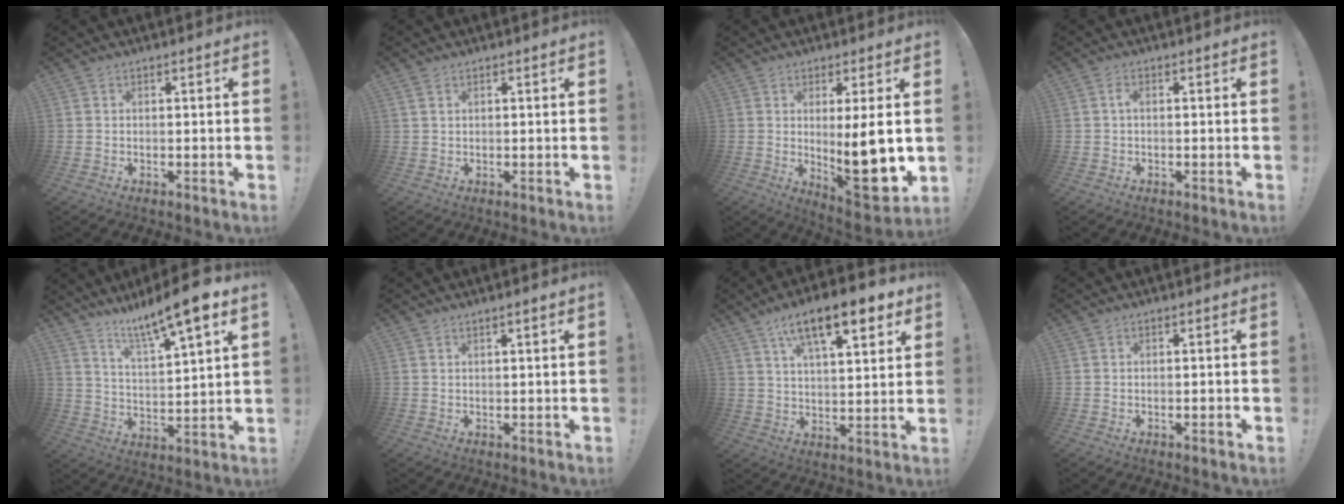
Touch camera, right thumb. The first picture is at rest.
{"total": 1.6, "force": [0.9, 0.9, 1.0], "torque": [-0.012, -0.001, 0.017]}
{"total": 13.8, "force": [0.6, 3.4, 13.4], "torque": [-0.194, -0.023, 0.012]}
{"total": 1.5, "force": [-0.4, 0.4, 1.4], "torque": [-0.029, 0.008, -0.008]}
{"total": 13.0, "force": [9.8, 1.1, 8.4], "torque": [-0.146, -0.066, 0.156]}
{"total": 1.2, "force": [0.6, -0.2, 1.0], "torque": [-0.018, 0.000, 0.010]}
{"total": 15.5, "force": [8.6, 5.2, 11.8], "torque": [-0.179, -0.039, 0.138]}
{"total": 1.2, "force": [-0.6, 0.1, 1.0], "torque": [-0.020, 0.003, -0.008]}